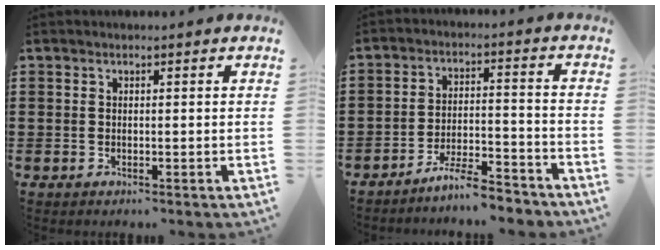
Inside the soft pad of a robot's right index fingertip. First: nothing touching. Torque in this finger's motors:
{"motor_torque": [0.77, 0.76, -0.03, 0.00]}